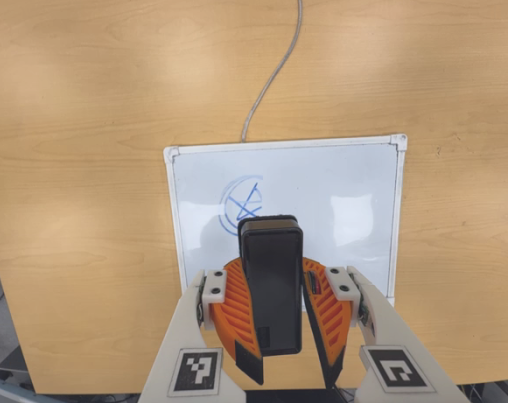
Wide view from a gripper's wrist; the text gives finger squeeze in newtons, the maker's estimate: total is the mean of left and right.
{"total": 14.5, "left": 12.6, "right": 16.4}